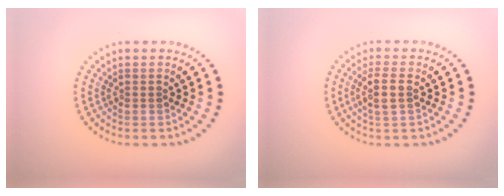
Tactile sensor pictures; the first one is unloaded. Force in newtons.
{"total": 2.3, "press": 2.1, "slide": 1.1}